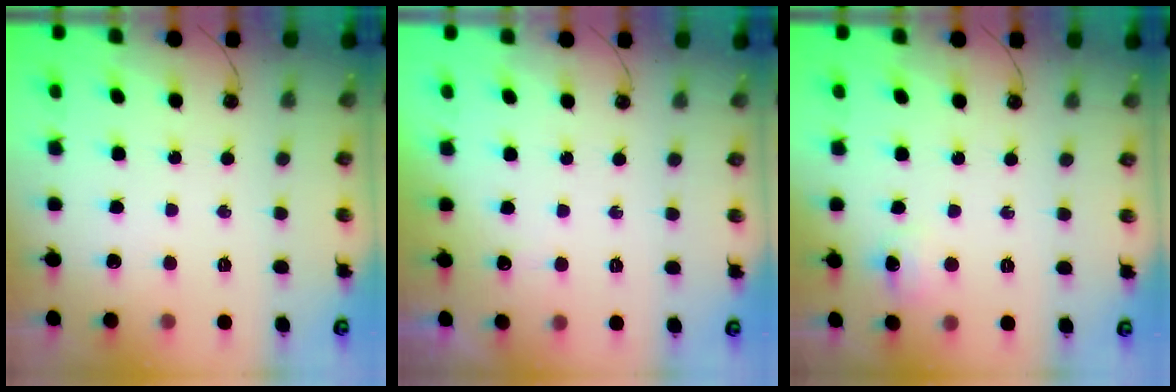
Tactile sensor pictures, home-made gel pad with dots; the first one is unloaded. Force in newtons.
{"total": 12.4, "press": 2.6, "slide": 12.1}
{"total": 5.7, "press": 5.6, "slide": 0.8}